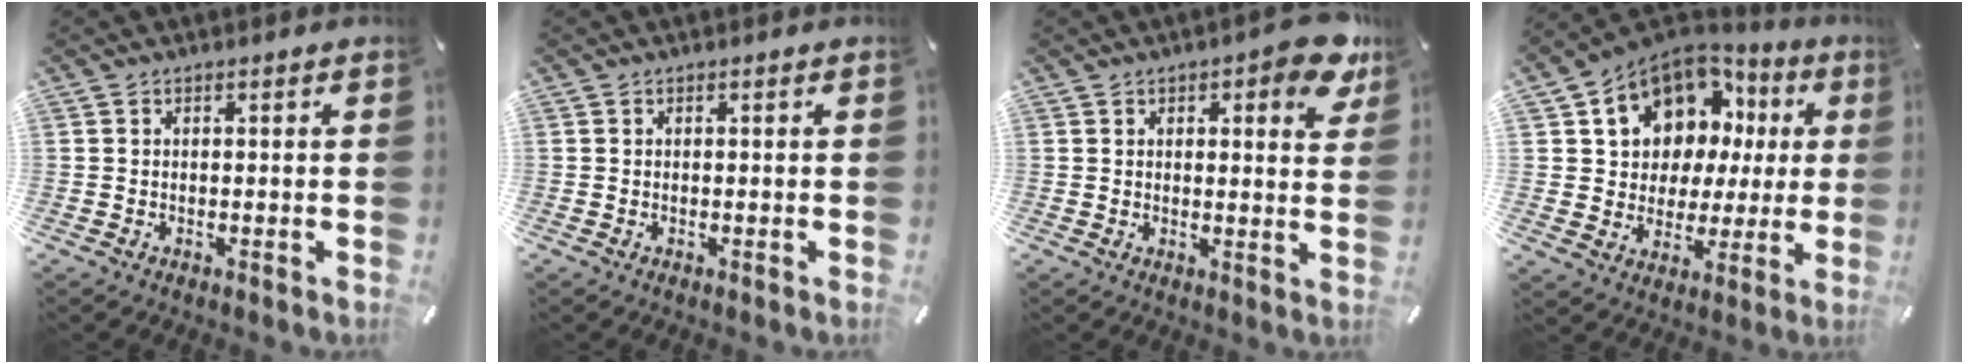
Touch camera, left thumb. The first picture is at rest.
{"total": 0.0}
{"total": 8.3, "force": [4.4, 3.6, 6.1], "torque": [-0.067, -0.021, 0.070]}
{"total": 11.9, "force": [6.0, 9.7, 3.4], "torque": [-0.082, -0.043, 0.117]}